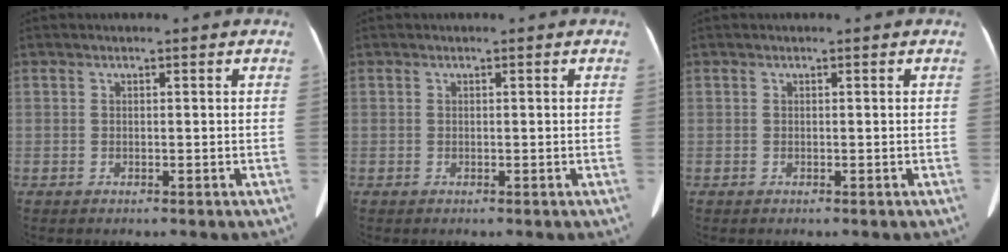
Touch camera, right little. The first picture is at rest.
{"total": 0.0}
{"total": 0.0}